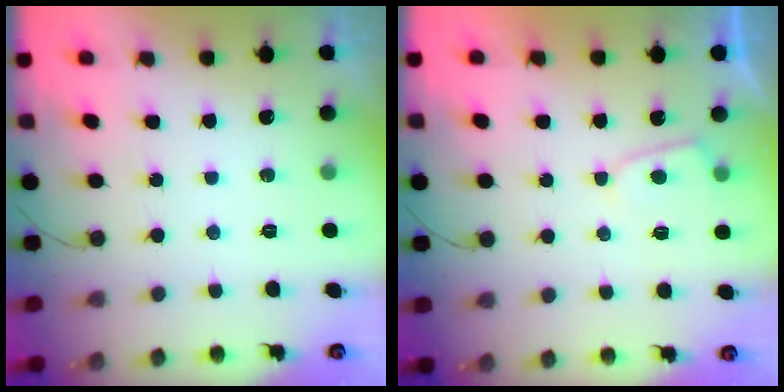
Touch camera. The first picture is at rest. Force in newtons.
{"total": 3.0, "press": 3.0, "slide": 0.5}